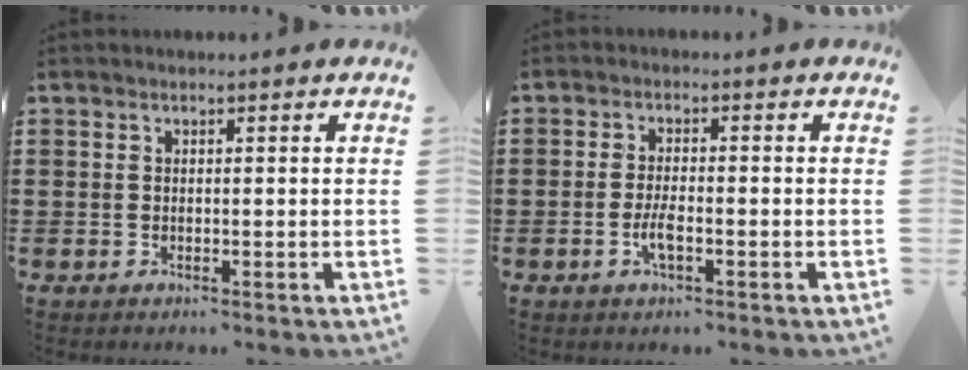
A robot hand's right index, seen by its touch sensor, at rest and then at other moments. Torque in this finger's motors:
{"motor_torque": [2.14, 0.00, 0.11, 0.09]}